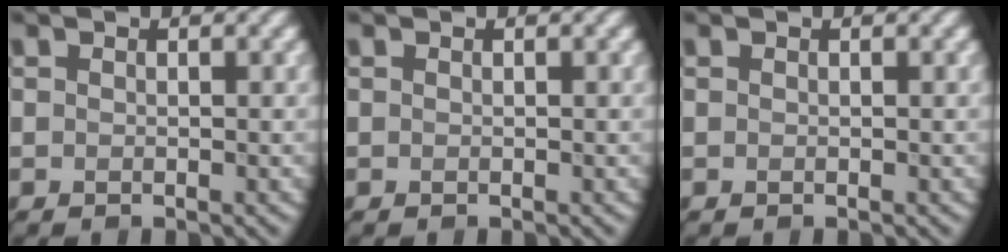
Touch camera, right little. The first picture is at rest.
{"total": 0.0}
{"total": 0.0}